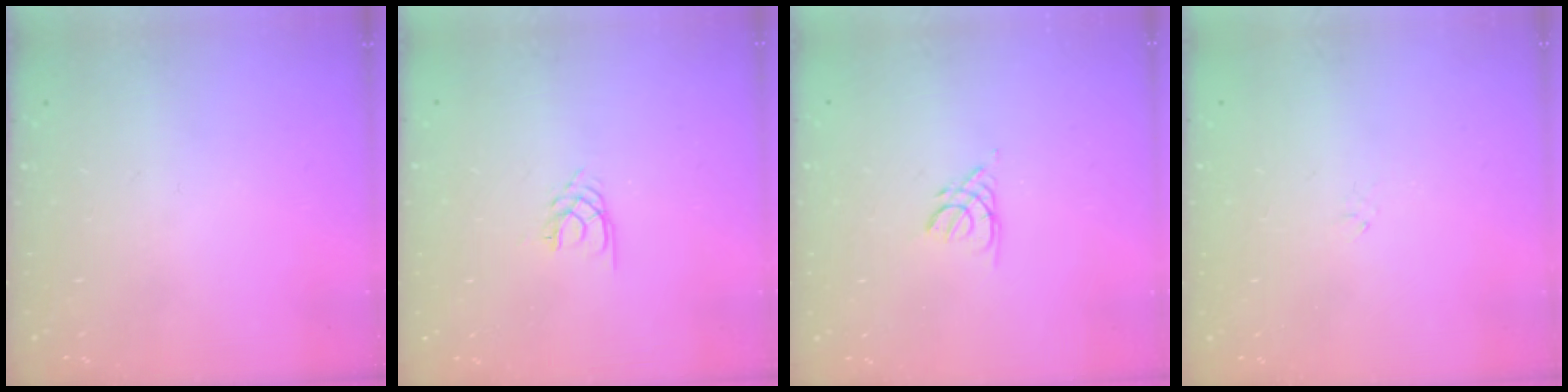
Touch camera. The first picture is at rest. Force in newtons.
{"total": 1.9, "press": 1.9, "slide": 0.2}
{"total": 2.2, "press": 2.2, "slide": 0.4}
{"total": 1.2, "press": 1.2, "slide": 0.4}